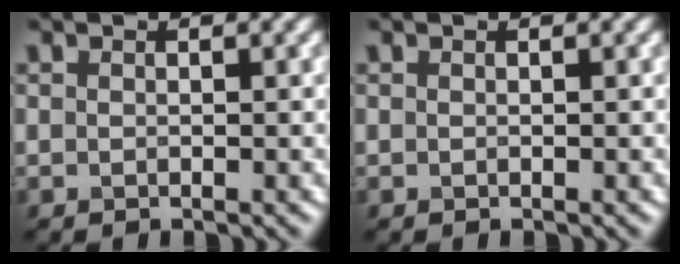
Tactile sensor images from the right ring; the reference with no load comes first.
{"total": 0.0}